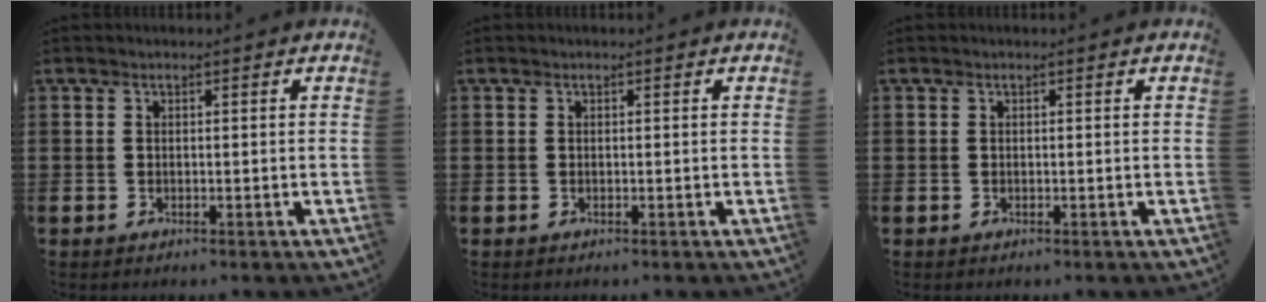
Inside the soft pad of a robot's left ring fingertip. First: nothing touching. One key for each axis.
{"total": 0.0}
{"total": 0.0}